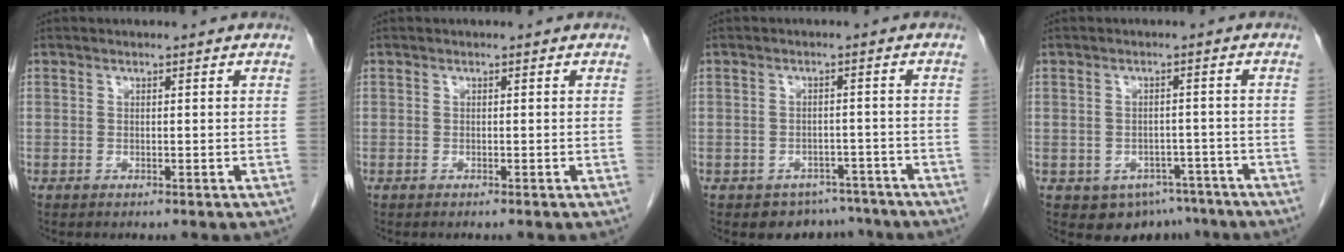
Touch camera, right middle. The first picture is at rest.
{"total": 0.0}
{"total": 5.3, "force": [-4.3, 3.2, -0.1], "torque": [0.018, 0.015, -0.055]}
{"total": 6.5, "force": [-4.2, 4.6, 1.6], "torque": [-0.009, 0.011, -0.051]}